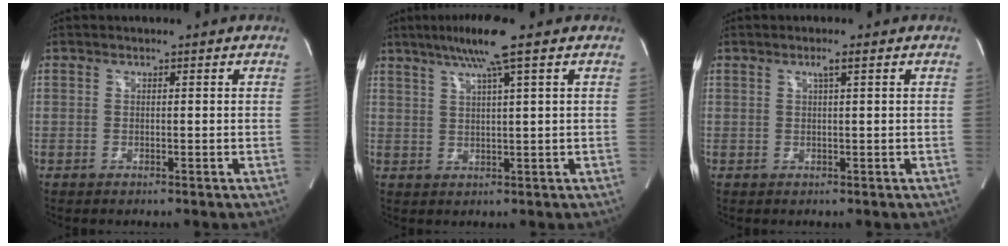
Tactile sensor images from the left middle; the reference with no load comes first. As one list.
[{"total": 6.8, "force": [4.2, -1.1, 5.2], "torque": [-0.100, 0.011, 0.076]}, {"total": 1.3, "force": [0.6, -0.2, 1.1], "torque": [-0.022, 0.000, 0.013]}]